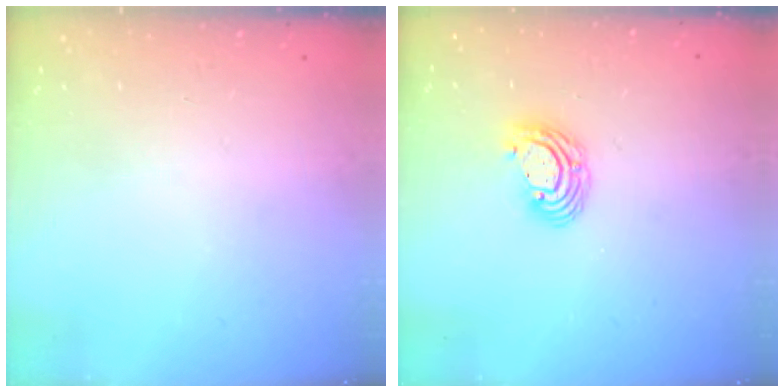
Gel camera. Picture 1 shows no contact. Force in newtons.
{"total": 7.3, "press": 7.1, "slide": 1.3}